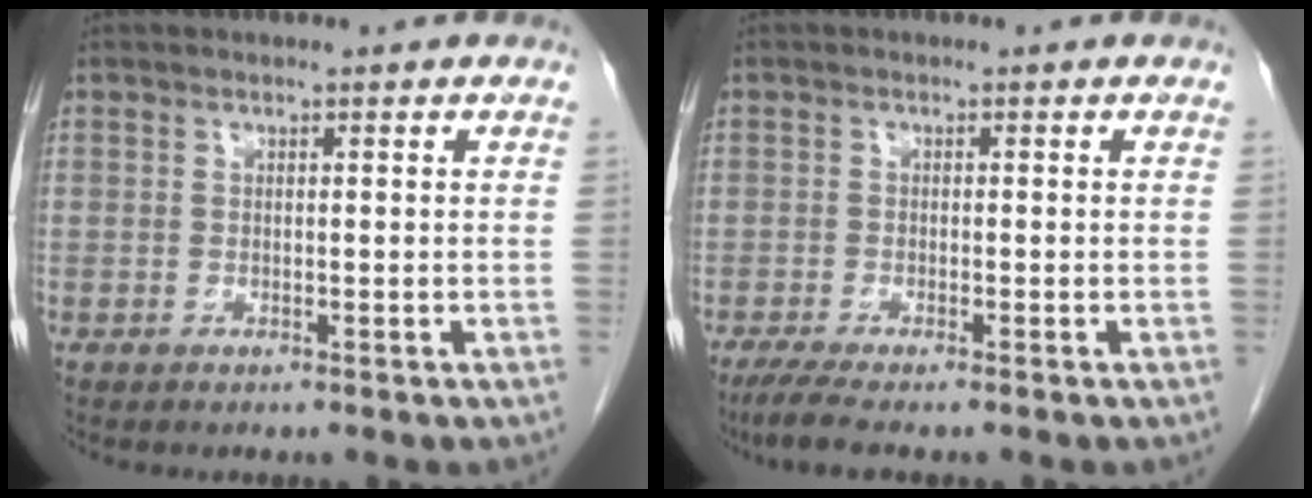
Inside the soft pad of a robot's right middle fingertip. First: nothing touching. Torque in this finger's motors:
{"motor_torque": [0.46, -0.29, 0.02, 0.02]}